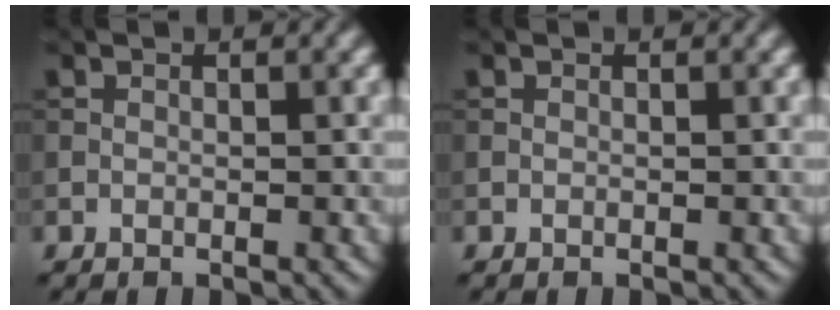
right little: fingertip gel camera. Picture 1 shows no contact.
{"total": 0.0}